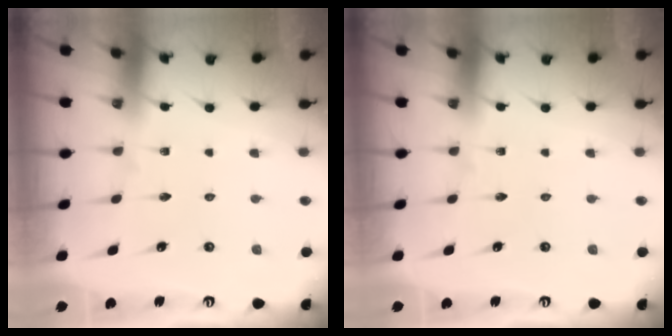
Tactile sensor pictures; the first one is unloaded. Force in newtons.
{"total": 0.0}